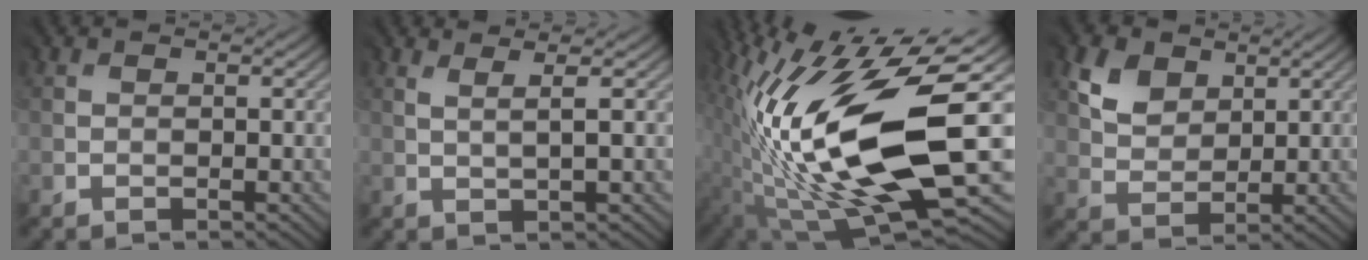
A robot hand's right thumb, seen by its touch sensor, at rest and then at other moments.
{"total": 1.6, "force": [0.9, -0.2, 1.3], "torque": [-0.011, 0.002, 0.011]}
{"total": 18.8, "force": [-0.6, 6.7, 17.5], "torque": [-0.343, -0.011, -0.008]}
{"total": 4.9, "force": [2.9, 3.4, 2.1], "torque": [-0.047, -0.002, 0.061]}